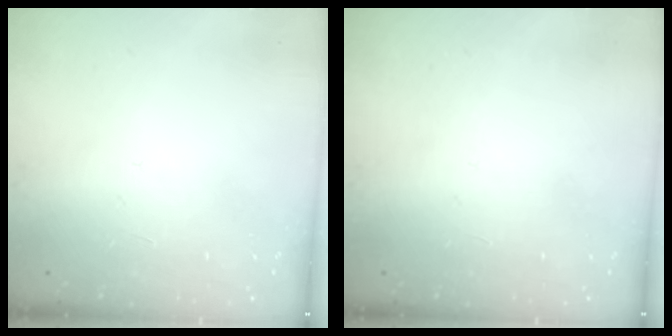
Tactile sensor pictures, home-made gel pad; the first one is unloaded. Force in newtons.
{"total": 0.0}